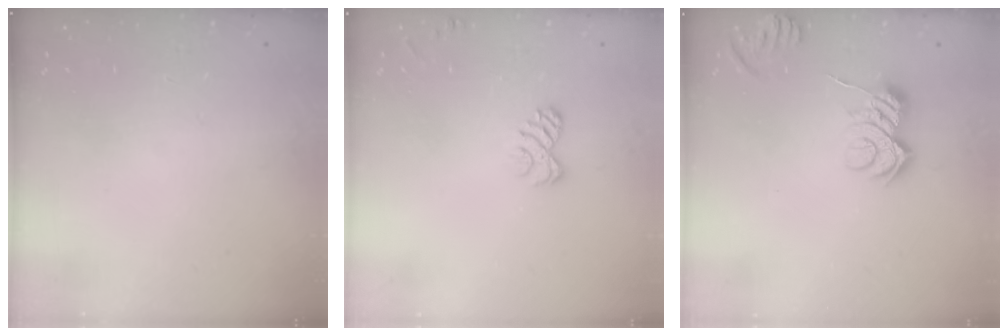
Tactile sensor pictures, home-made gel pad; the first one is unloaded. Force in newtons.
{"total": 6.1, "press": 5.9, "slide": 1.4}
{"total": 8.3, "press": 8.2, "slide": 0.8}